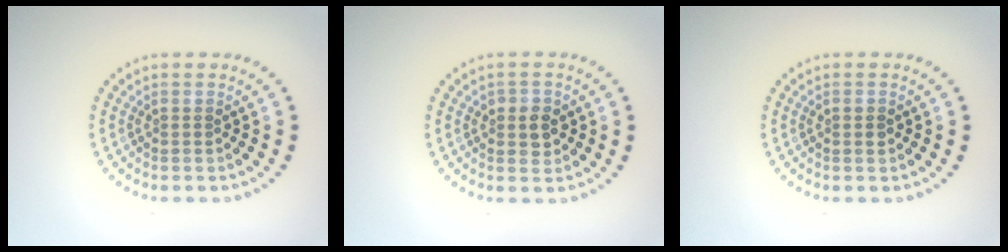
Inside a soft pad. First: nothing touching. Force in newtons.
{"total": 2.0, "press": 1.9, "slide": 0.4}
{"total": 1.2, "press": 1.2, "slide": 0.0}